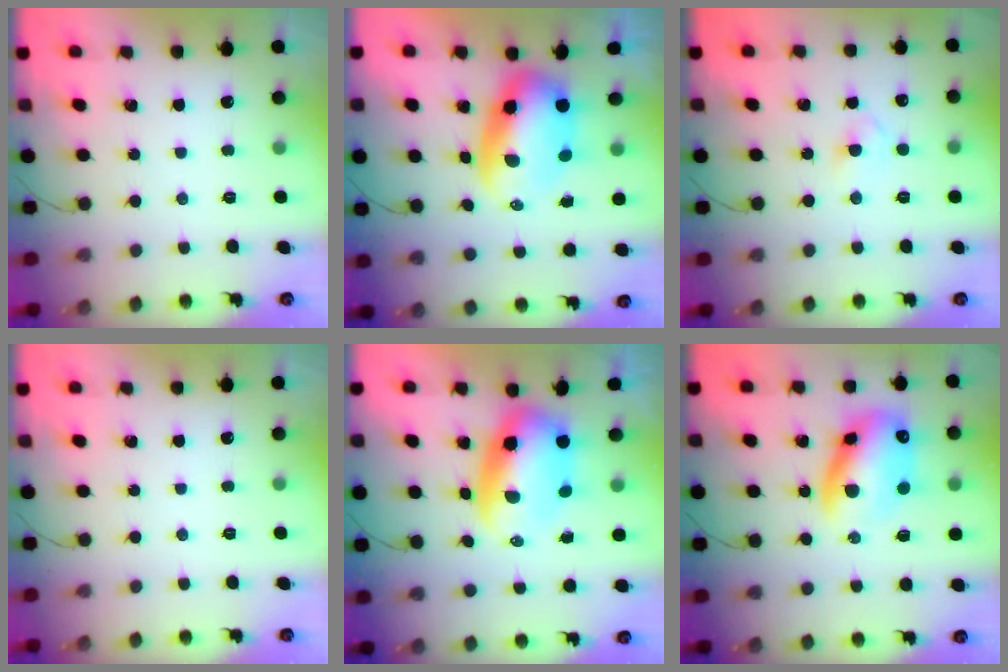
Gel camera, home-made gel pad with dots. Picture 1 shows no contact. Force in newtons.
{"total": 8.9, "press": 8.6, "slide": 2.2}
{"total": 3.5, "press": 3.2, "slide": 1.4}
{"total": 0.0}
{"total": 8.2, "press": 7.9, "slide": 2.0}
{"total": 15.1, "press": 14.6, "slide": 3.8}